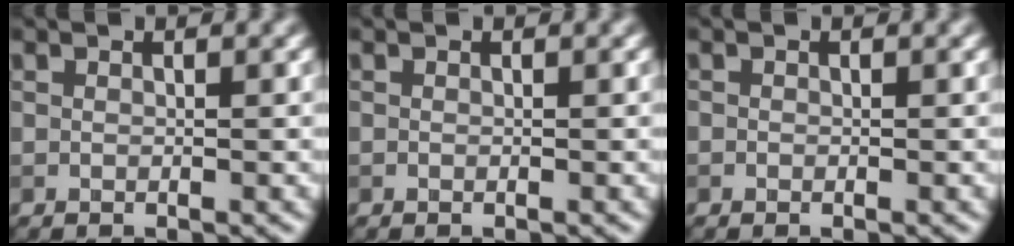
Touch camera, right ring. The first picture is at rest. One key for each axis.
{"total": 0.0}
{"total": 0.0}